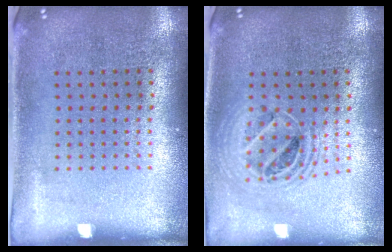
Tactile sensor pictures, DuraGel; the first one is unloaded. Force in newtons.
{"total": 1.7, "press": 1.4, "slide": 0.9}